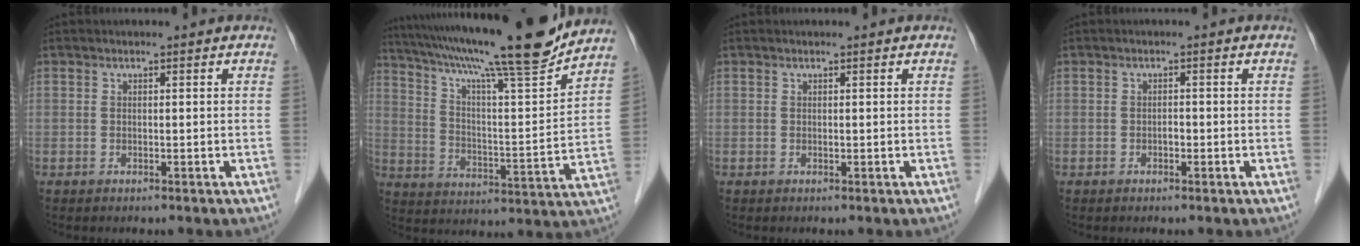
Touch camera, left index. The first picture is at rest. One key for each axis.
{"total": 22.9, "fx": 19.2, "fy": 0.2, "fz": 12.4, "tx": -0.212, "ty": -0.010, "tz": 0.294}
{"total": 0.0}
{"total": 0.5, "fx": -0.3, "fy": 0.3, "fz": 0.3, "tx": -0.005, "ty": 0.001, "tz": -0.007}